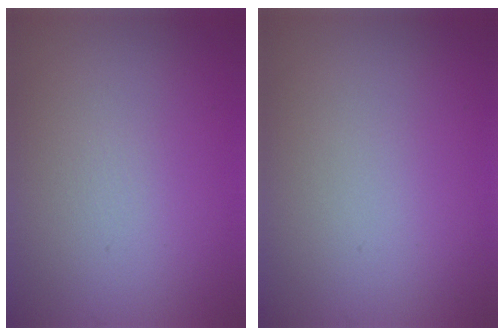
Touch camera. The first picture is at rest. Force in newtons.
{"total": 0.0}